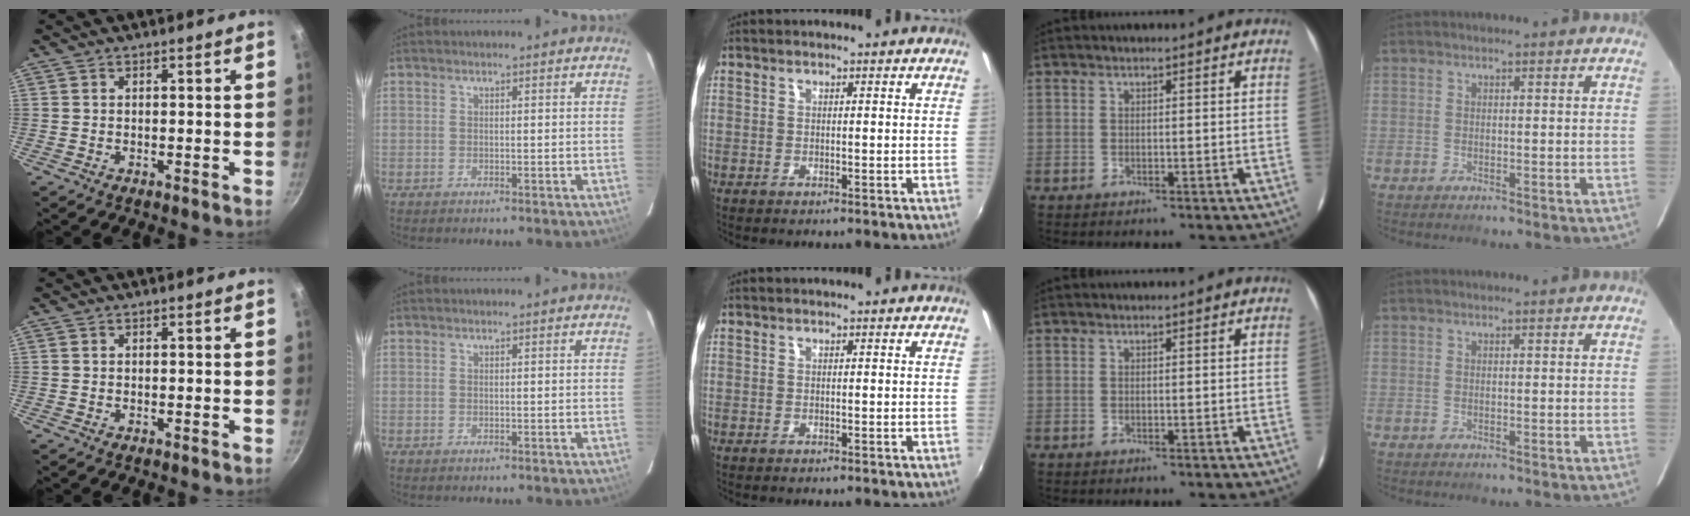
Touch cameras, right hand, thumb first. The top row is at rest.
{}